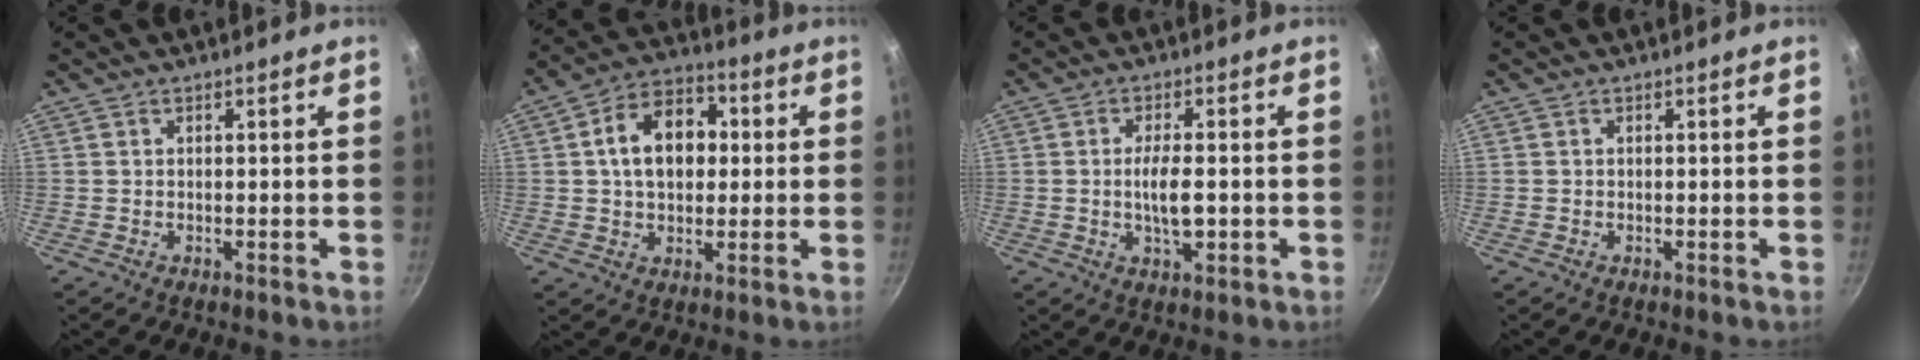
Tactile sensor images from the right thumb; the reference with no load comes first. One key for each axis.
{"total": 13.1, "fx": 1.6, "fy": 9.2, "fz": 9.2, "tx": -0.112, "ty": 0.021, "tz": 0.014}
{"total": 6.0, "fx": -0.7, "fy": 2.2, "fz": 5.5, "tx": -0.093, "ty": 0.006, "tz": -0.013}
{"total": 0.0}